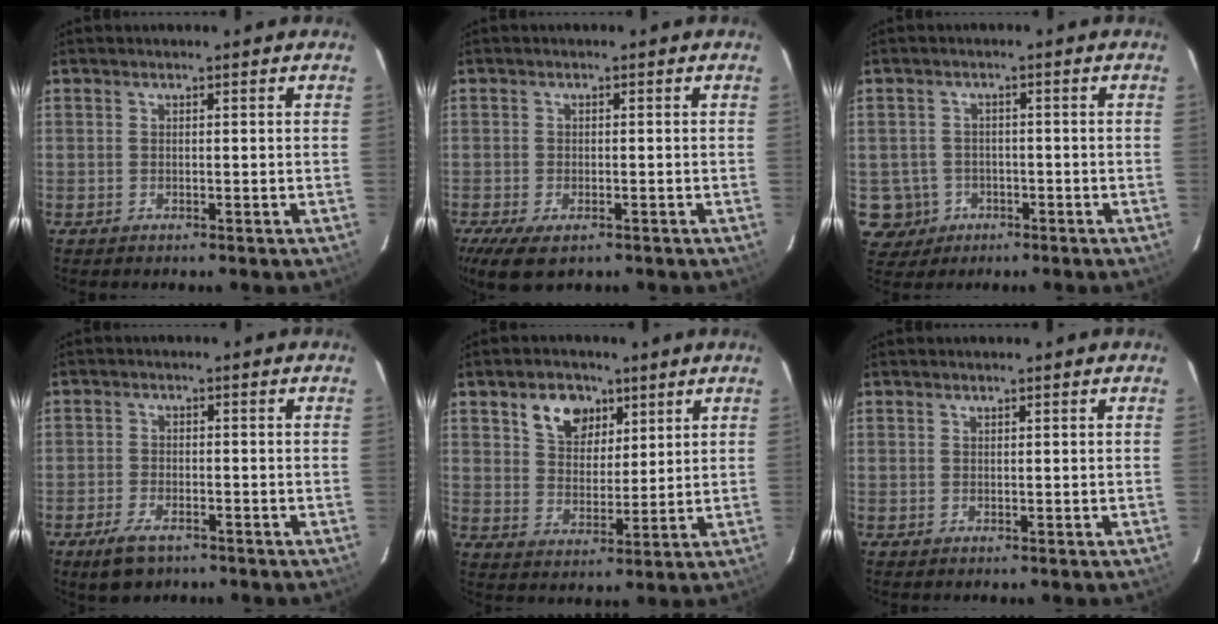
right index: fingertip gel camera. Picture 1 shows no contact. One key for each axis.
{"total": 7.0, "fx": -4.1, "fy": 3.3, "fz": 4.6, "tx": -0.105, "ty": -0.030, "tz": -0.070}
{"total": 5.7, "fx": -1.8, "fy": 5.4, "fz": 0.6, "tx": -0.022, "ty": 0.018, "tz": -0.020}
{"total": 4.5, "fx": -3.2, "fy": 2.1, "fz": 2.5, "tx": -0.060, "ty": -0.008, "tz": -0.054}
{"total": 8.4, "fx": 4.6, "fy": 5.8, "fz": 4.0, "tx": -0.070, "ty": 0.017, "tz": 0.084}
{"total": 0.0}